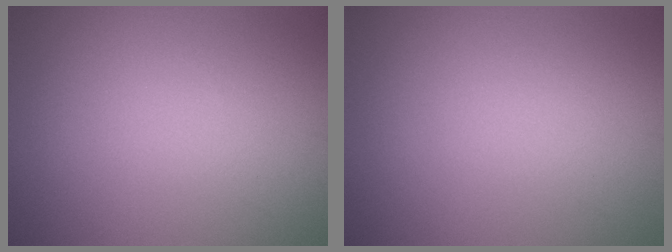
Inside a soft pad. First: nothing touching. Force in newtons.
{"total": 0.0}